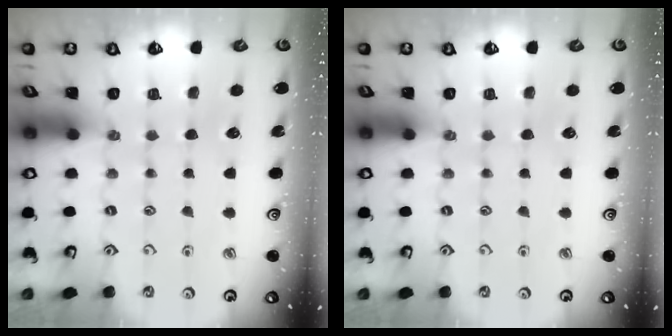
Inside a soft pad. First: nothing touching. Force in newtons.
{"total": 0.0}